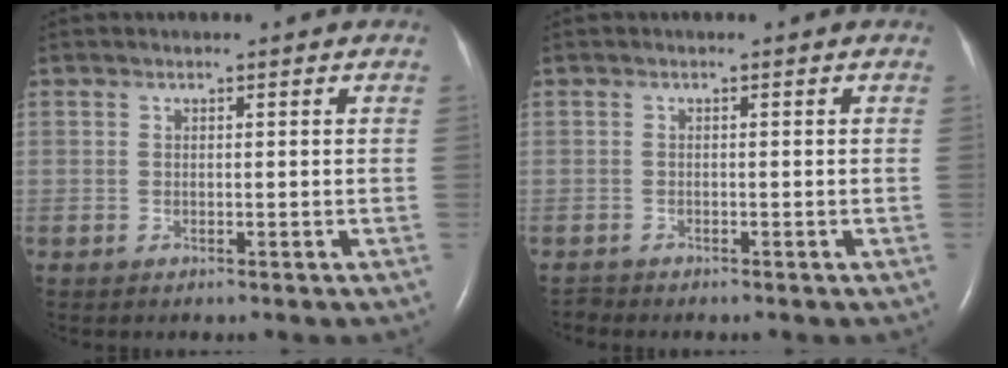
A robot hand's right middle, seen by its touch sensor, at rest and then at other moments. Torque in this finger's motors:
{"motor_torque": [0.08, -0.06, -0.08, -0.01]}